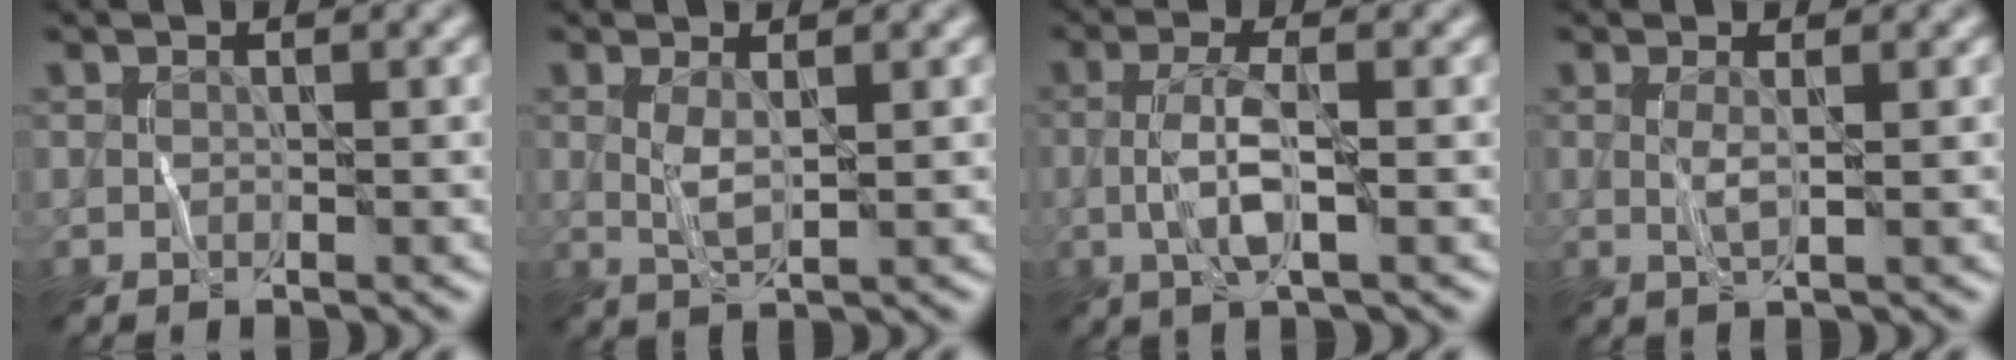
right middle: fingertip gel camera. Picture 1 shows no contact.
{"total": 1.7, "force": [0.5, 0.4, 1.6], "torque": [-0.040, 0.004, 0.011]}
{"total": 3.6, "force": [-0.7, 0.8, 3.4], "torque": [-0.072, 0.011, -0.019]}
{"total": 1.2, "force": [0.1, 0.1, 1.2], "torque": [-0.030, 0.005, 0.001]}